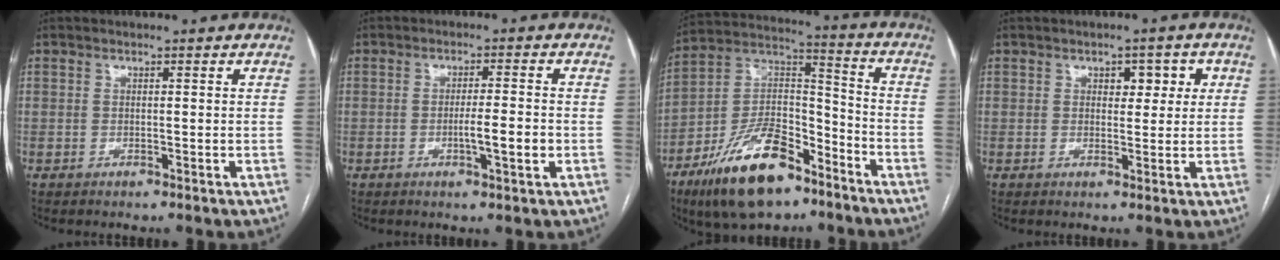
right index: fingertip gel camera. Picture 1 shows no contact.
{"total": 4.4, "force": [-1.1, 0.2, 4.2], "torque": [-0.071, -0.003, -0.014]}
{"total": 18.5, "force": [-11.8, 7.1, 12.4], "torque": [-0.241, 0.009, -0.209]}
{"total": 3.9, "force": [1.3, 2.3, 2.9], "torque": [-0.029, 0.012, 0.018]}